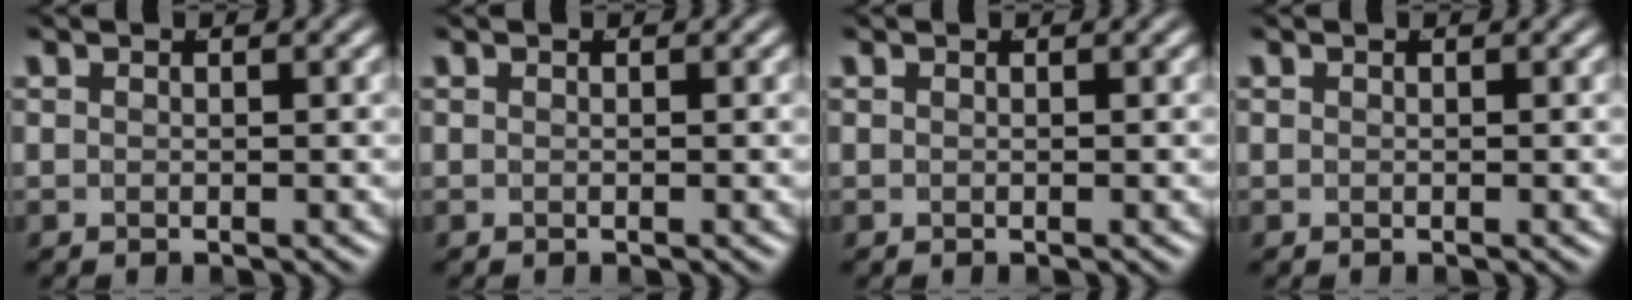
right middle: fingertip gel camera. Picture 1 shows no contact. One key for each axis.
{"total": 0.0}
{"total": 0.0}
{"total": 0.0}